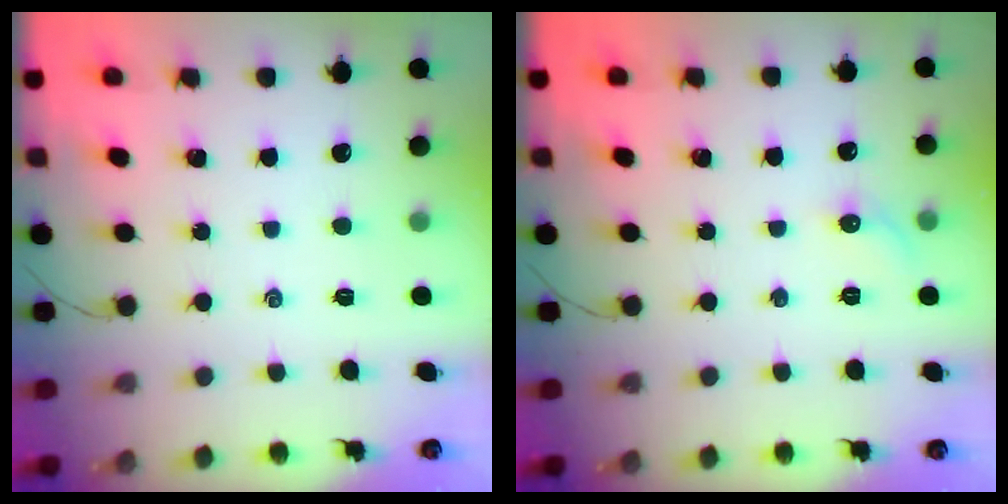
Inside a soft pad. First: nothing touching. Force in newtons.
{"total": 5.3, "press": 5.0, "slide": 1.8}